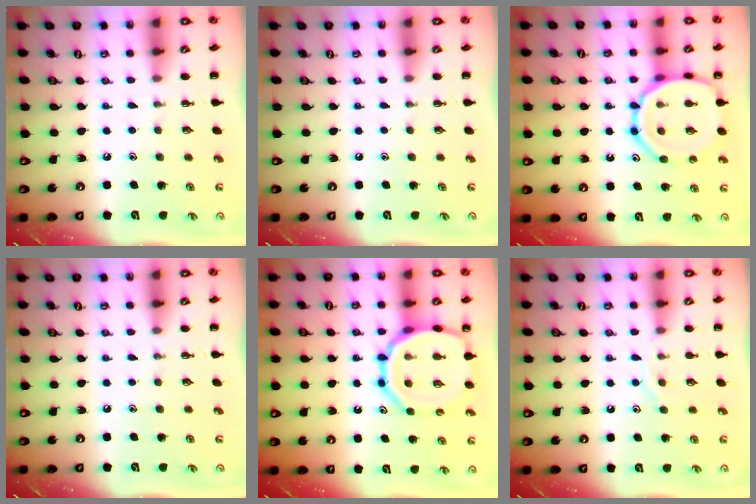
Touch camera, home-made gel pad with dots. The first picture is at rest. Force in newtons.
{"total": 0.0}
{"total": 14.7, "press": 14.6, "slide": 1.4}
{"total": 0.0}
{"total": 16.9, "press": 16.7, "slide": 2.4}
{"total": 6.8, "press": 6.8, "slide": 0.8}